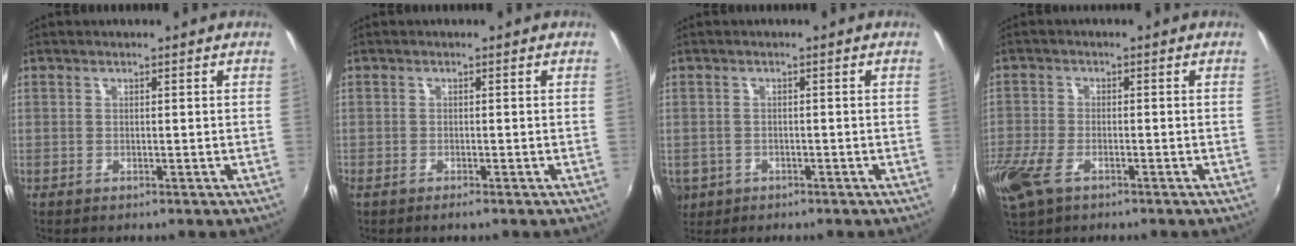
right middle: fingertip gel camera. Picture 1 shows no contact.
{"total": 1.1, "force": [-0.9, 0.2, 0.6], "torque": [-0.013, -0.005, -0.019]}
{"total": 6.3, "force": [-2.2, 5.3, 2.5], "torque": [-0.071, -0.009, -0.030]}
{"total": 9.6, "force": [-5.4, 4.9, 6.3], "torque": [-0.162, -0.029, -0.105]}